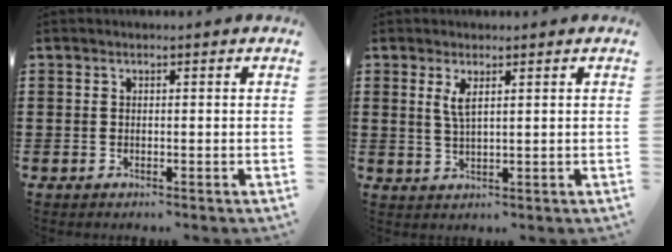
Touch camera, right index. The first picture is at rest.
{"total": 2.7, "force": [1.3, 0.7, 2.3], "torque": [-0.050, 0.002, 0.021]}